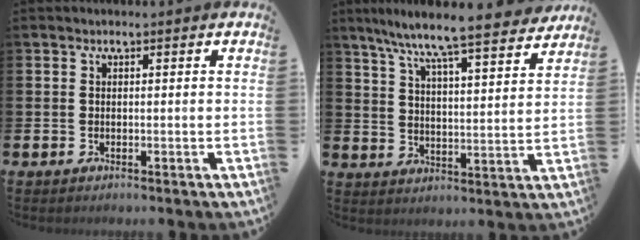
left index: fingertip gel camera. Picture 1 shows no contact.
{"total": 9.0, "force": [8.4, 0.0, 3.1], "torque": [-0.080, -0.064, 0.141]}